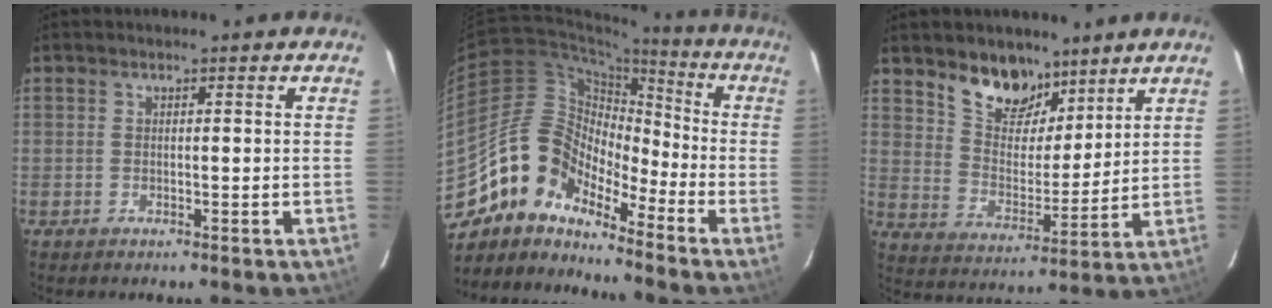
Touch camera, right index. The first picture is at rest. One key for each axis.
{"total": 12.5, "fx": -9.9, "fy": 6.2, "fz": 4.5, "tx": -0.076, "ty": 0.025, "tz": -0.207}
{"total": 11.3, "fx": 8.2, "fy": 6.2, "fz": 4.6, "tx": -0.084, "ty": 0.002, "tz": 0.151}